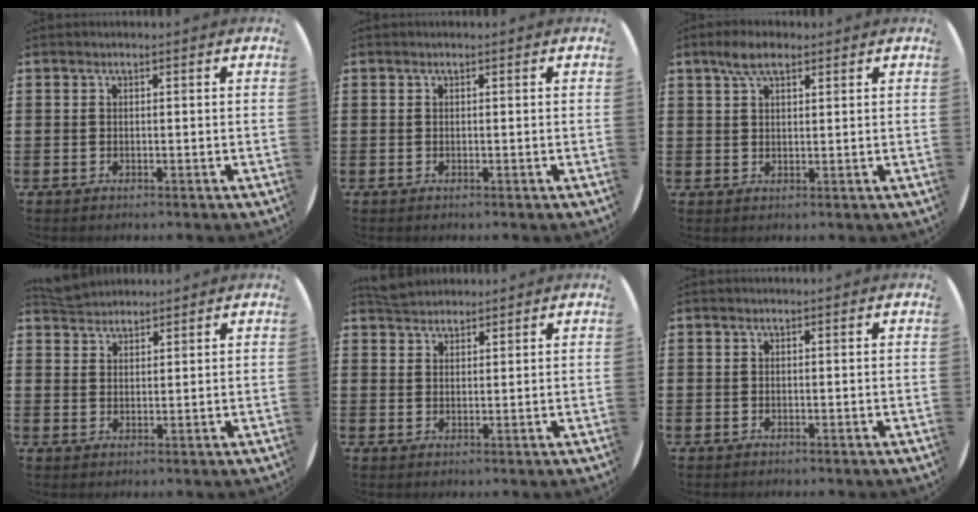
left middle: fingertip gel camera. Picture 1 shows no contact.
{"total": 0.0}
{"total": 4.1, "force": [2.8, 1.7, 2.5], "torque": [-0.044, 0.006, 0.048]}
{"total": 3.0, "force": [2.9, 0.6, -0.1], "torque": [-0.004, -0.002, 0.057]}
{"total": 2.8, "force": [2.7, 0.8, 0.1], "torque": [-0.006, 0.002, 0.052]}
{"total": 0.0}